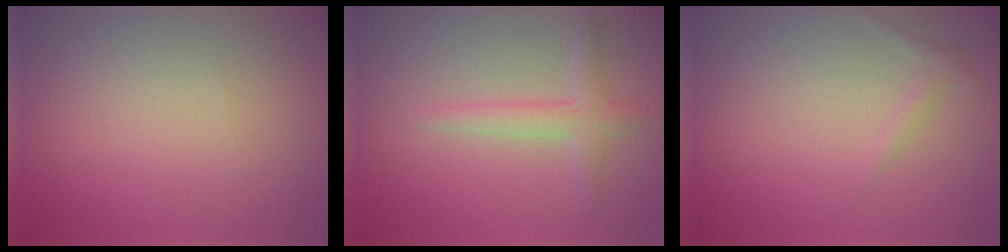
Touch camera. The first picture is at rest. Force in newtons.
{"total": 2.2, "press": 2.2, "slide": 0.0}
{"total": 0.9, "press": 0.9, "slide": 0.0}